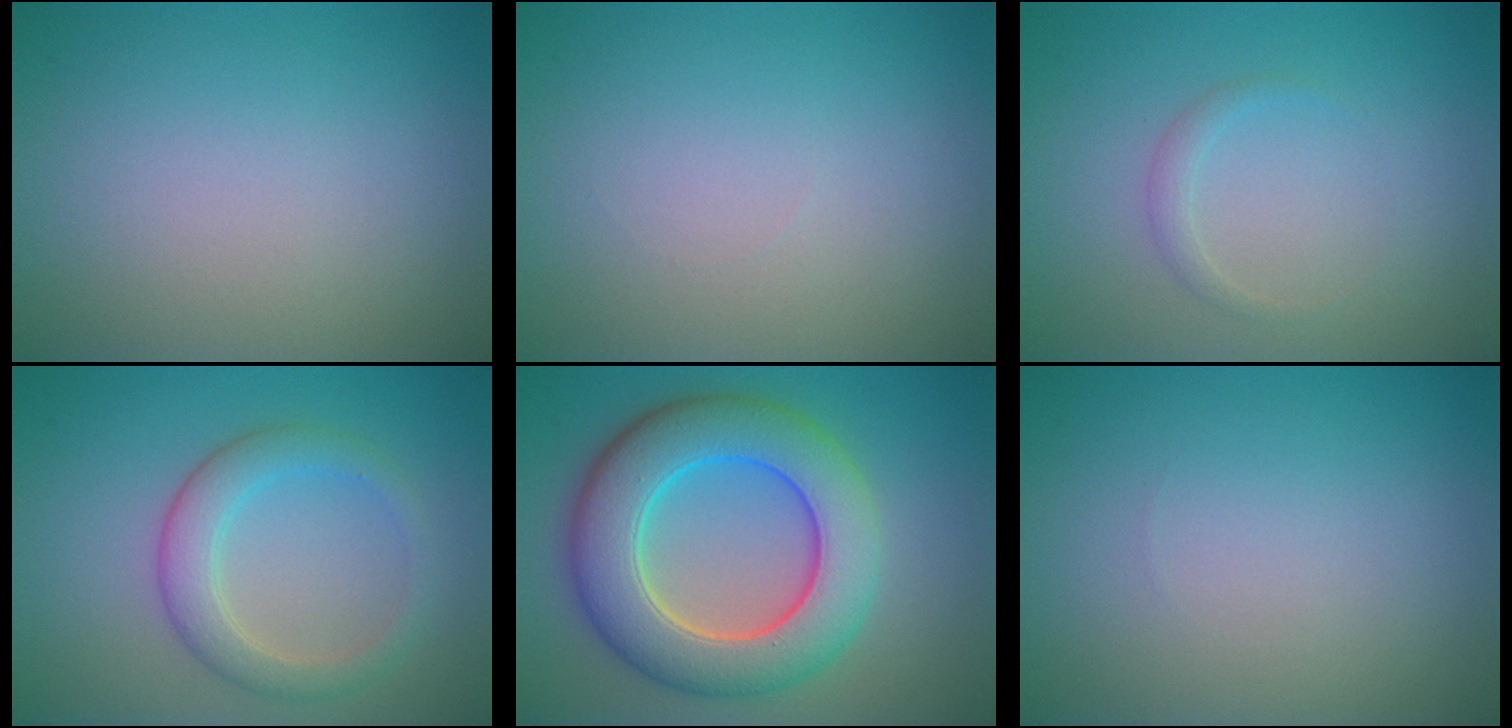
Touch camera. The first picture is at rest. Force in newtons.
{"total": 0.0}
{"total": 1.0, "press": 1.0, "slide": 0.1}
{"total": 3.3, "press": 3.3, "slide": 0.1}
{"total": 9.5, "press": 9.5, "slide": 0.6}
{"total": 0.0}